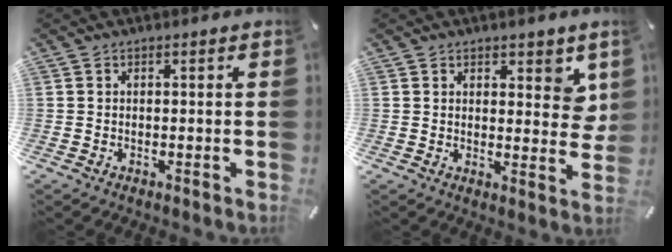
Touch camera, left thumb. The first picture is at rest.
{"total": 6.0, "force": [3.3, 3.6, 3.4], "torque": [-0.019, -0.023, 0.050]}